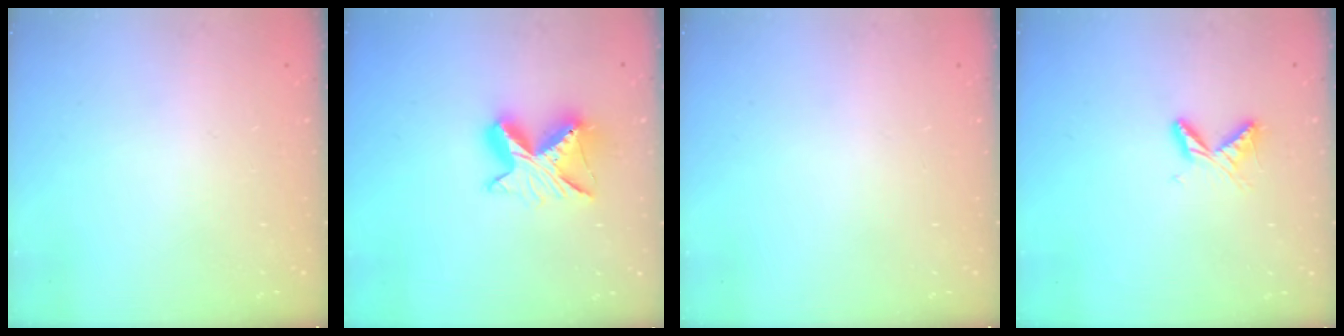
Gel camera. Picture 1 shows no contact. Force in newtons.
{"total": 9.6, "press": 9.5, "slide": 0.8}
{"total": 0.0}
{"total": 6.3, "press": 6.2, "slide": 0.7}